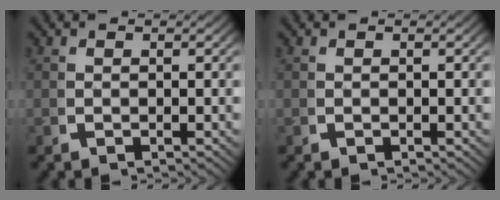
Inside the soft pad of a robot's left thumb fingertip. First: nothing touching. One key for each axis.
{"total": 0.0}